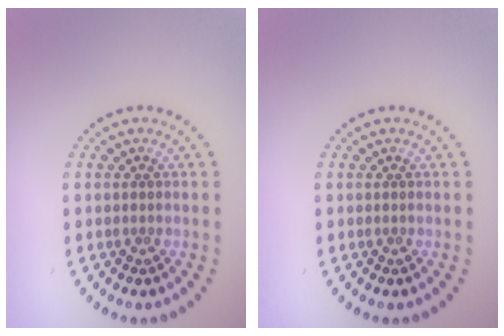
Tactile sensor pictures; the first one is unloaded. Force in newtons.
{"total": 0.0}